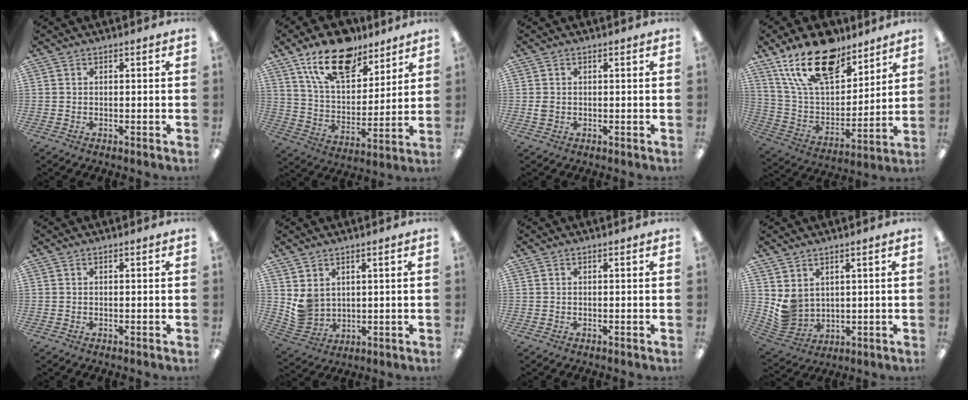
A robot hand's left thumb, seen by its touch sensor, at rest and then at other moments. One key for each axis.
{"total": 17.9, "fx": 12.5, "fy": 8.7, "fz": 9.4, "tx": -0.155, "ty": -0.063, "tz": 0.221}
{"total": 1.5, "fx": 0.0, "fy": 1.2, "fz": 1.0, "tx": -0.019, "ty": 0.004, "tz": -0.001}
{"total": 20.8, "fx": 14.4, "fy": 9.9, "fz": 11.2, "tx": -0.217, "ty": -0.067, "tz": 0.261}
{"total": 0.0}
{"total": 4.8, "fx": 2.6, "fy": 3.8, "fz": 1.4, "tx": -0.040, "ty": -0.010, "tz": 0.056}
{"total": 0.0}
{"total": 5.4, "fx": 2.8, "fy": 4.4, "fz": 1.6, "tx": -0.054, "ty": -0.020, "tz": 0.059}